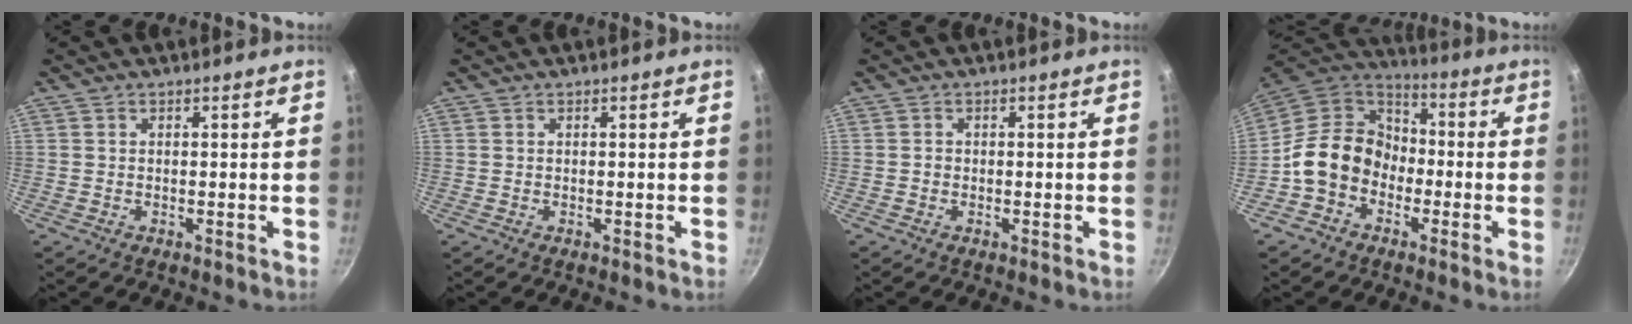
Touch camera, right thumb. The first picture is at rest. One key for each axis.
{"total": 0.0}
{"total": 0.6, "fx": -0.2, "fy": 0.5, "fz": 0.2, "tx": -0.001, "ty": 0.002, "tz": -0.005}
{"total": 13.7, "fx": -3.4, "fy": 11.3, "fz": 7.1, "tx": -0.081, "ty": 0.050, "tz": -0.080}